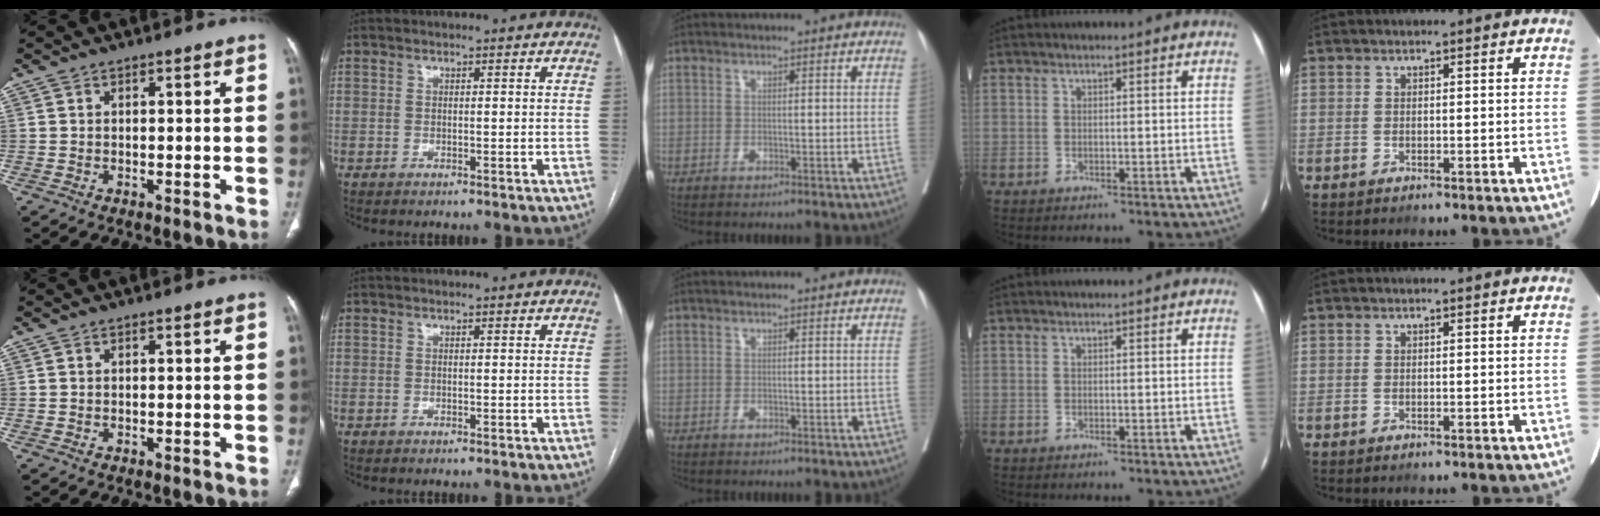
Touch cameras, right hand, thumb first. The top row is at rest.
{}